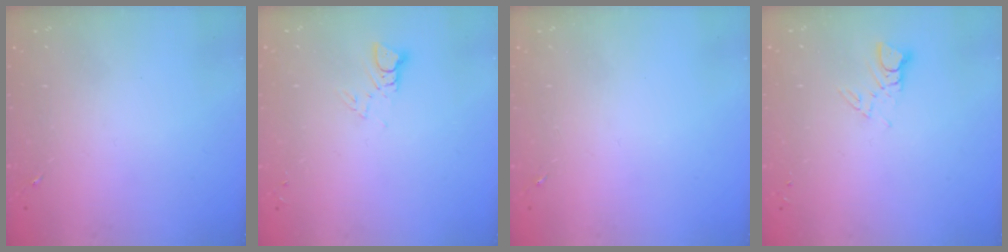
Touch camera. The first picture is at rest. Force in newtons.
{"total": 3.2, "press": 3.2, "slide": 0.0}
{"total": 0.0}
{"total": 3.9, "press": 3.9, "slide": 0.4}